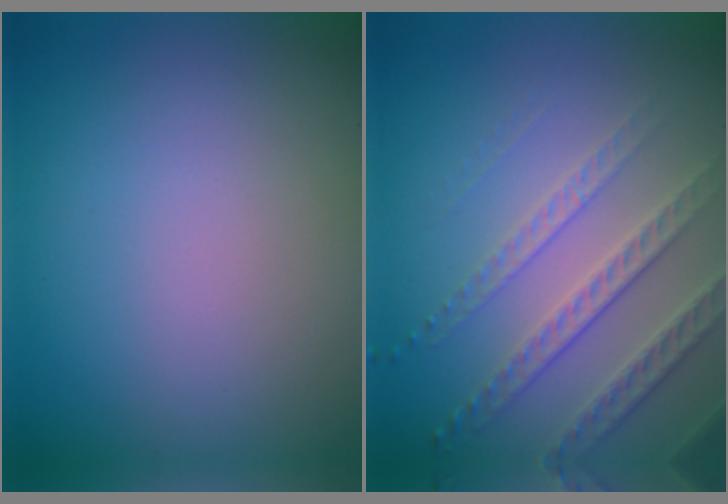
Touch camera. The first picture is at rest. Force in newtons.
{"total": 3.4, "press": 3.1, "slide": 1.4}